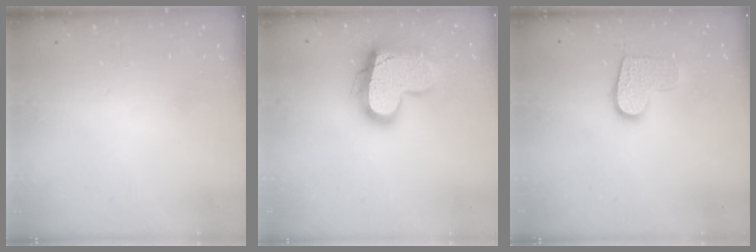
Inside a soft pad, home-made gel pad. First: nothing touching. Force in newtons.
{"total": 18.1, "press": 18.1, "slide": 1.6}
{"total": 9.8, "press": 9.8, "slide": 0.3}